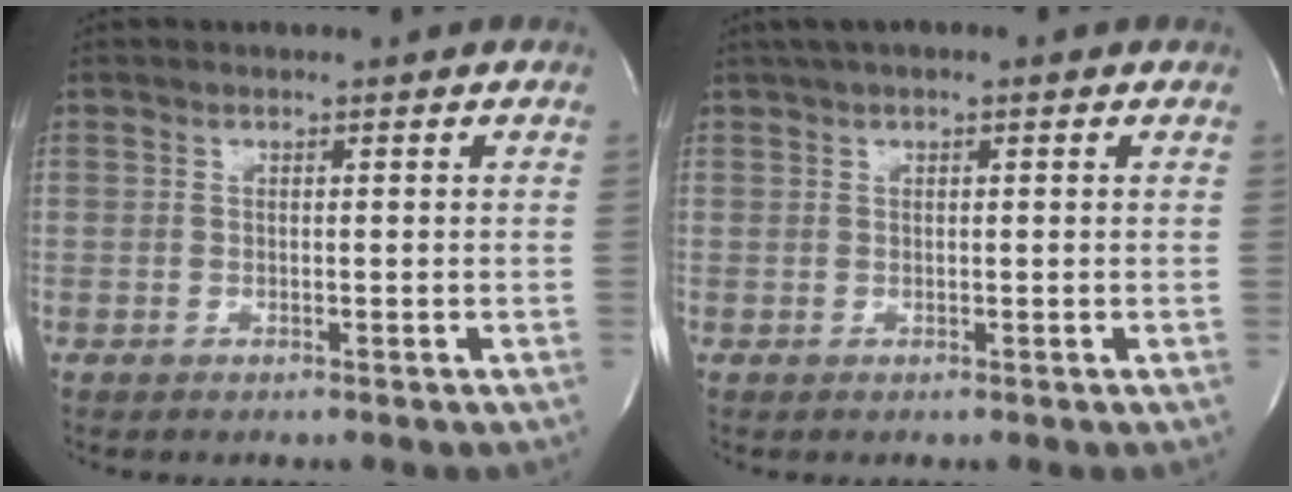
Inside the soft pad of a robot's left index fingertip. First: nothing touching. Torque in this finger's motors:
{"motor_torque": [-0.07, -0.18, 0.58, 0.07]}